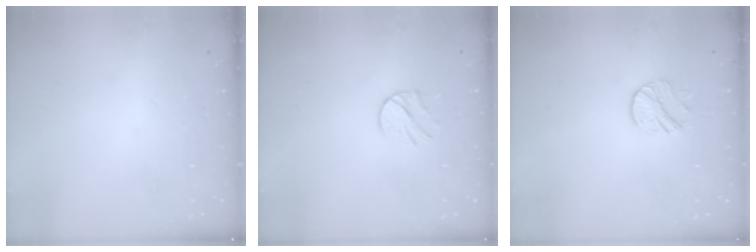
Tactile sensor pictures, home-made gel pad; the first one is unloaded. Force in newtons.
{"total": 7.9, "press": 7.8, "slide": 0.6}
{"total": 8.3, "press": 8.3, "slide": 0.8}